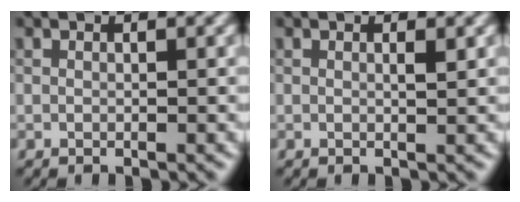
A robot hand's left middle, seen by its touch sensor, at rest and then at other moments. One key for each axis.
{"total": 0.7, "fx": 0.2, "fy": 0.1, "fz": 0.6, "tx": -0.012, "ty": -0.001, "tz": 0.002}